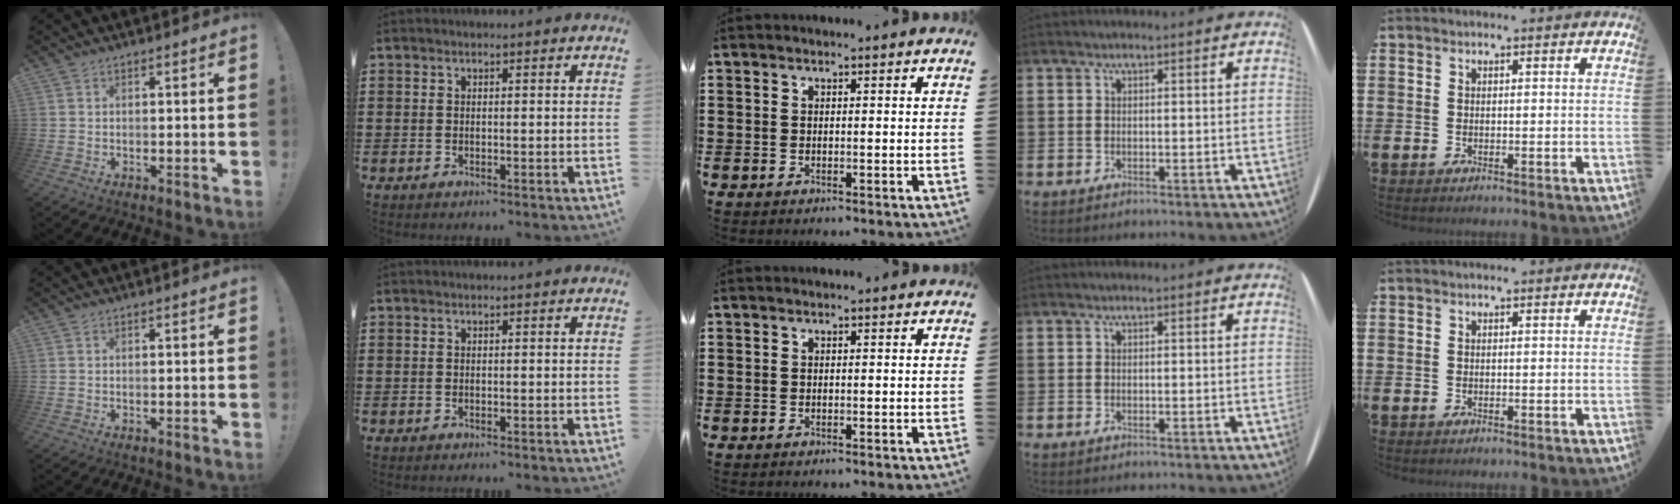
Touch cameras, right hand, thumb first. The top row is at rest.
{}